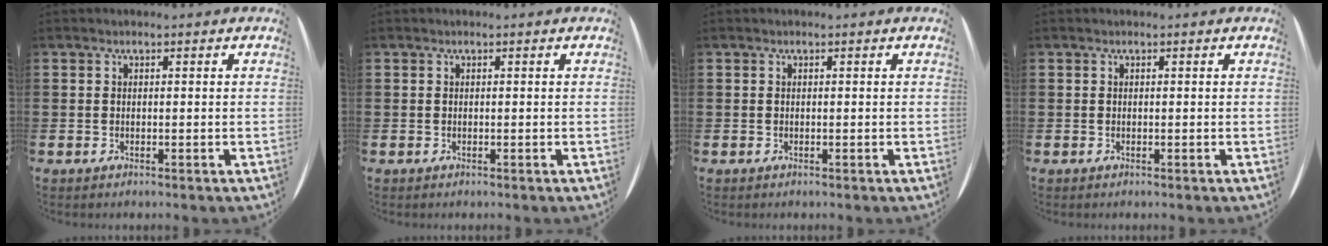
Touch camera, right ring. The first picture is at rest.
{"total": 0.0}
{"total": 0.0}
{"total": 0.0}